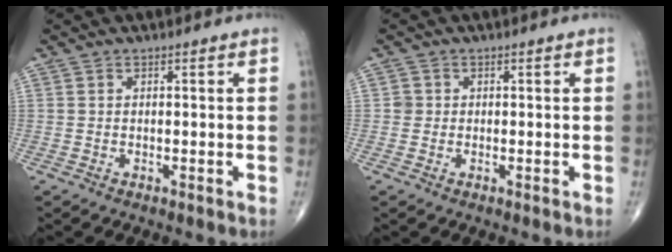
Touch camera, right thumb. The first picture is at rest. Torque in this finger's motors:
{"motor_torque": [0.10, 0.17, 0.17, 0.04, 0.01]}